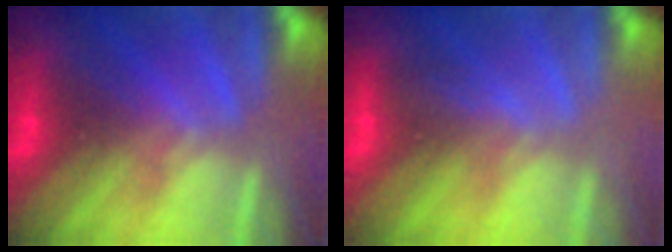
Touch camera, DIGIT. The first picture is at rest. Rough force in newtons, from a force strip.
{"total": 2.9}